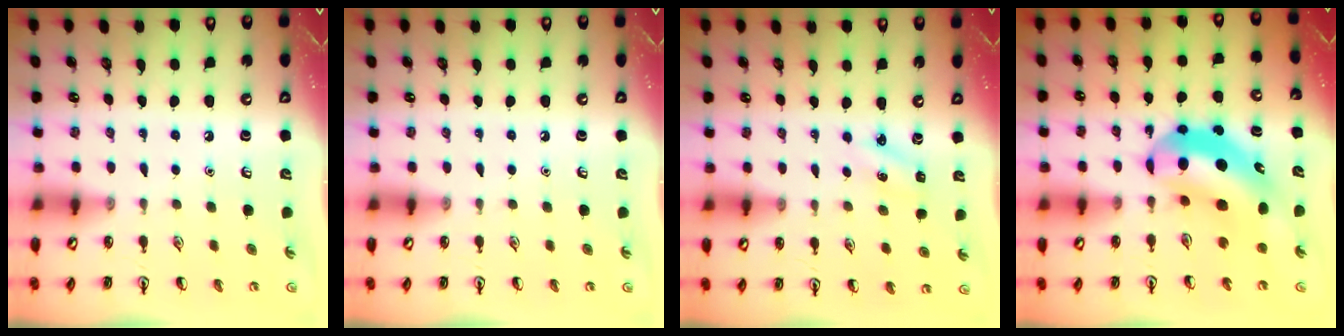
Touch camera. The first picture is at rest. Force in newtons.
{"total": 0.0}
{"total": 2.2, "press": 2.1, "slide": 0.8}
{"total": 10.1, "press": 9.6, "slide": 3.0}